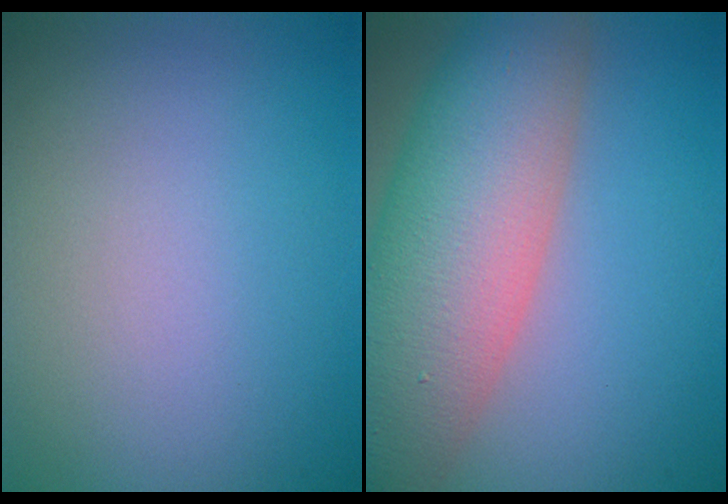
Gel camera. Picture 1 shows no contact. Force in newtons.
{"total": 11.8, "press": 11.7, "slide": 0.7}